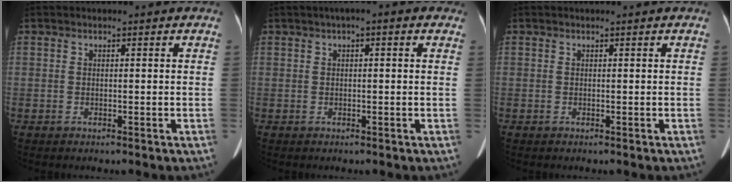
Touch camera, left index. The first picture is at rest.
{"total": 2.9, "force": [1.4, 0.8, 2.4], "torque": [-0.036, 0.018, 0.012]}
{"total": 0.0}